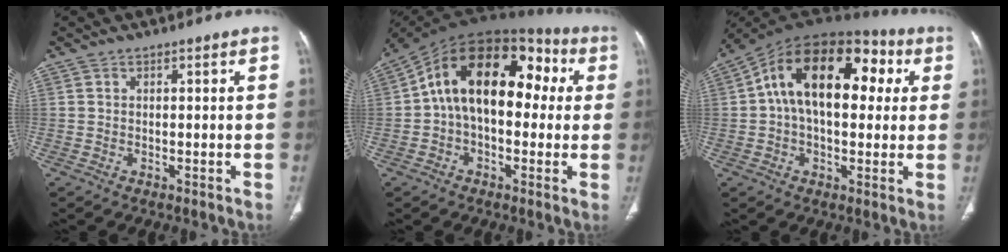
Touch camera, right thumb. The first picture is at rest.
{"total": 19.9, "force": [2.5, 11.9, 15.8], "torque": [-0.217, 0.056, 0.025]}
{"total": 20.8, "force": [3.9, 12.1, 16.4], "torque": [-0.236, 0.043, 0.051]}